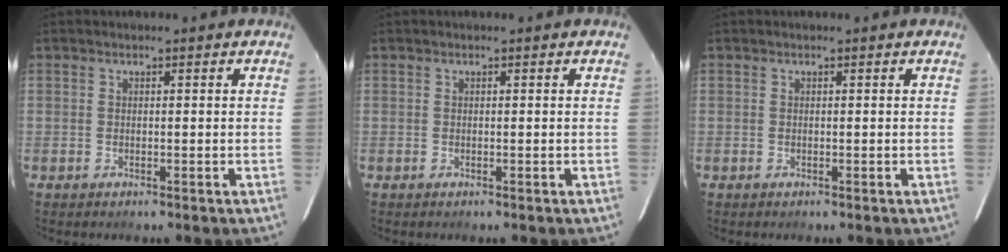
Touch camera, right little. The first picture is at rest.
{"total": 0.0}
{"total": 0.0}